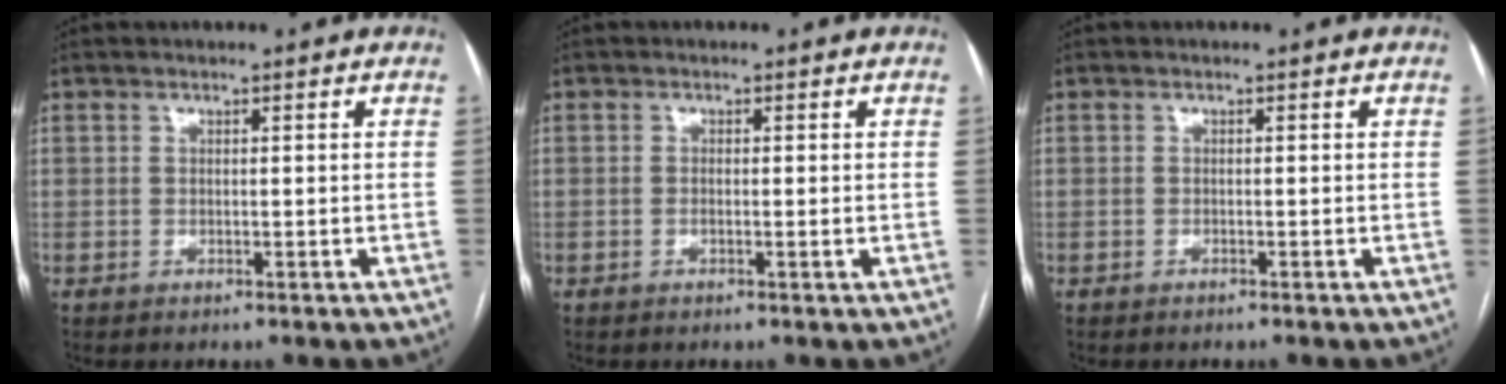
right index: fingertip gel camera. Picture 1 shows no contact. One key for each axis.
{"total": 0.9, "fx": -0.1, "fy": 0.2, "fz": 0.9, "tx": -0.015, "ty": 0.000, "tz": -0.002}
{"total": 0.0}